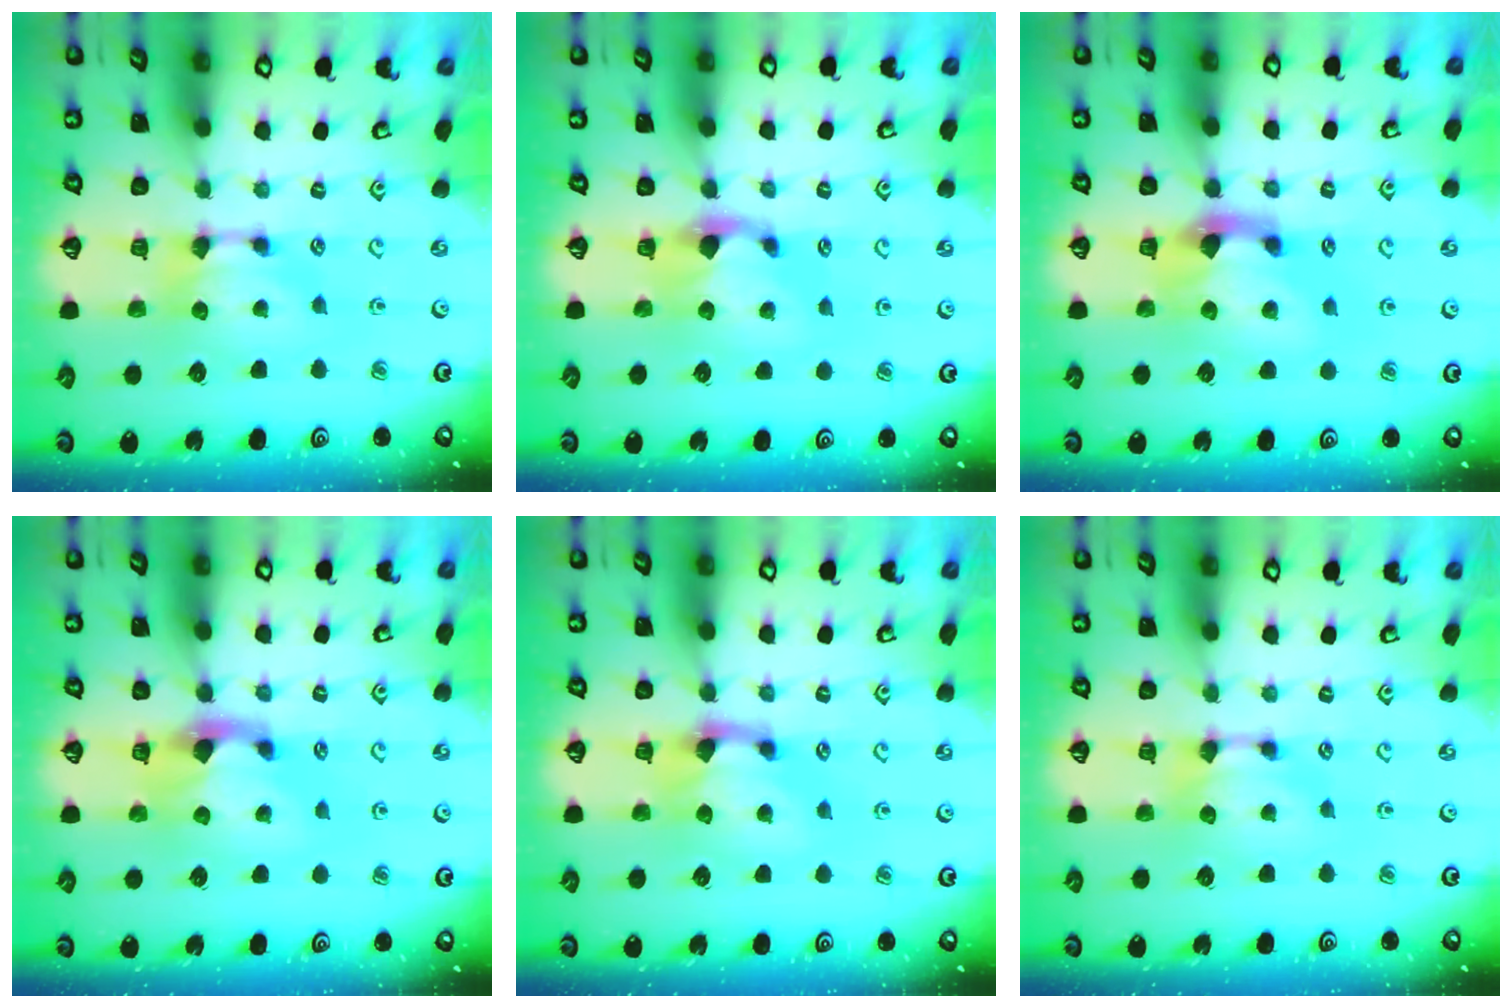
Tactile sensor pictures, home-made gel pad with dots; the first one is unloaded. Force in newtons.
{"total": 1.4, "press": 0.6, "slide": 1.3}
{"total": 2.9, "press": 2.6, "slide": 1.5}
{"total": 2.1, "press": 1.7, "slide": 1.2}
{"total": 2.2, "press": 2.1, "slide": 0.9}
{"total": 0.0}